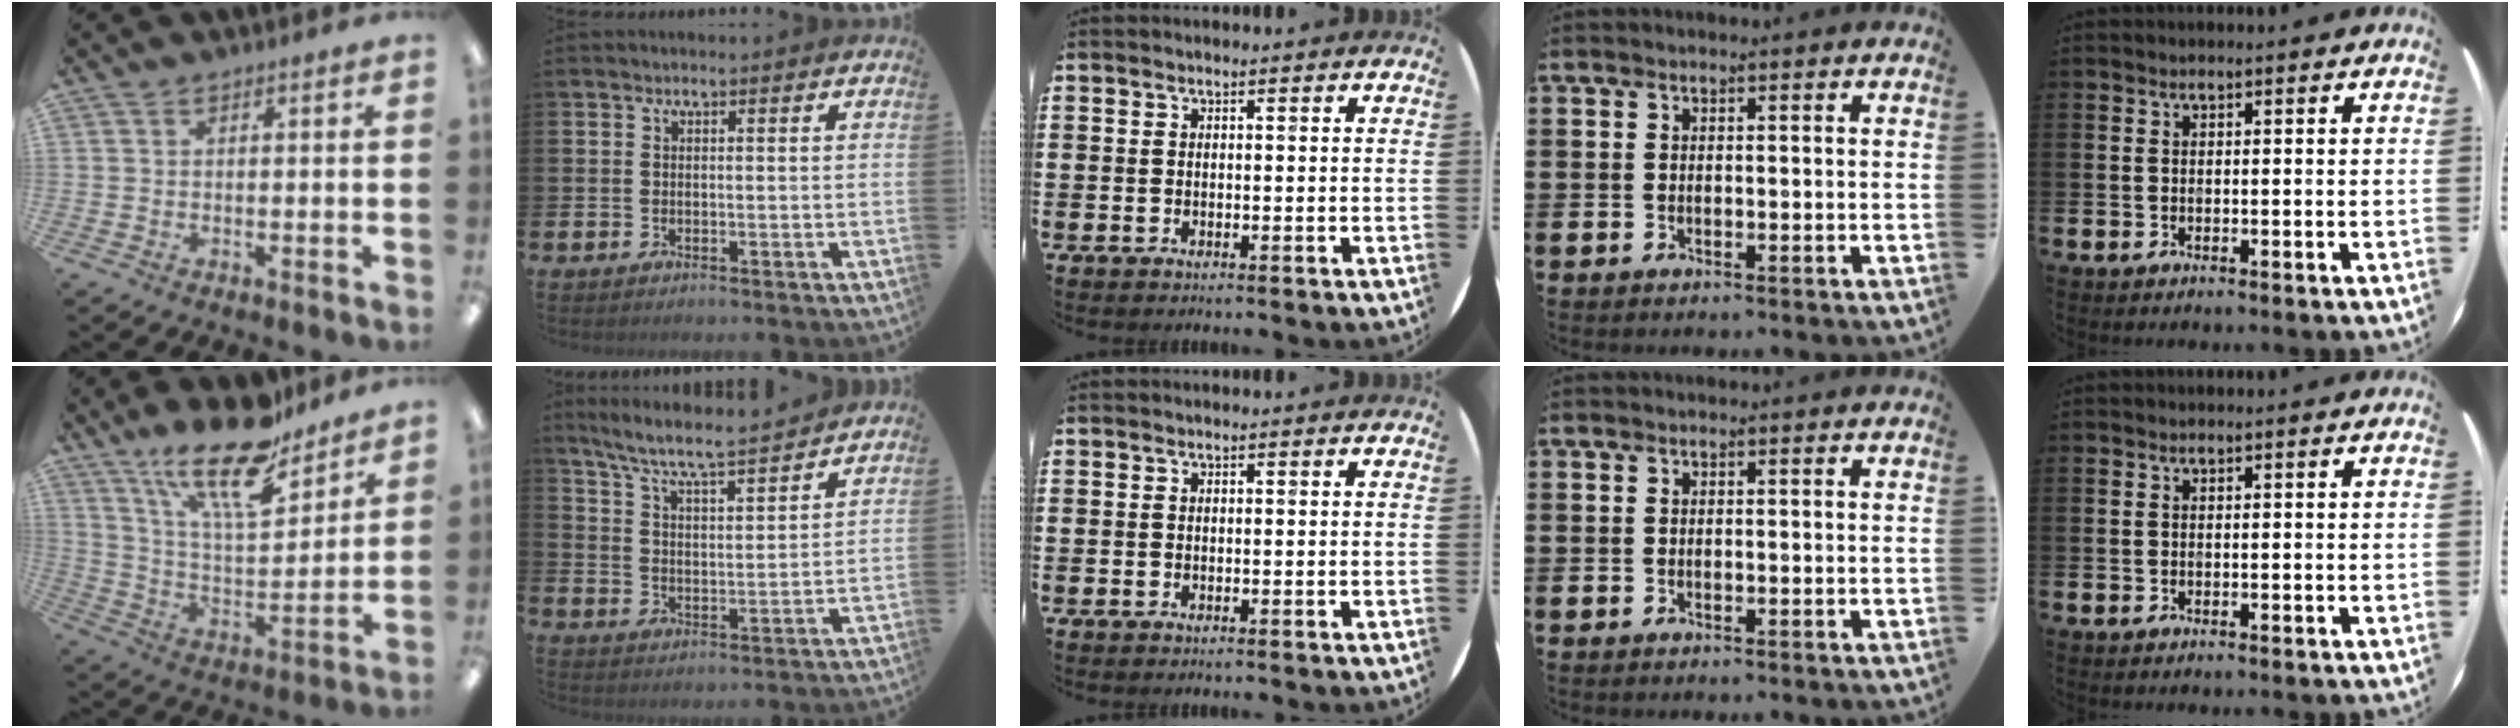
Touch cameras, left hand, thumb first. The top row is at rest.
{"thumb": {"total": 19.5, "force": [14.8, 6.4, 11.0], "torque": [-0.192, -0.091, 0.252]}, "index": {"total": 7.4, "force": [6.9, 0.1, 2.6], "torque": [-0.082, -0.050, 0.119]}}